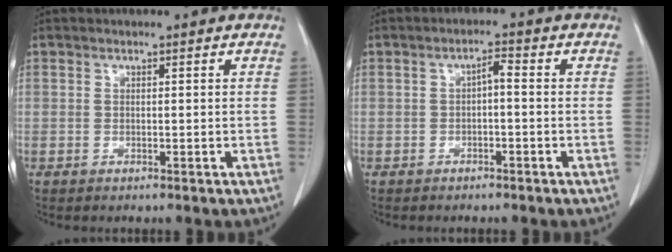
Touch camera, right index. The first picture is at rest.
{"total": 2.1, "force": [-0.3, 0.6, 2.0], "torque": [-0.034, 0.009, -0.005]}